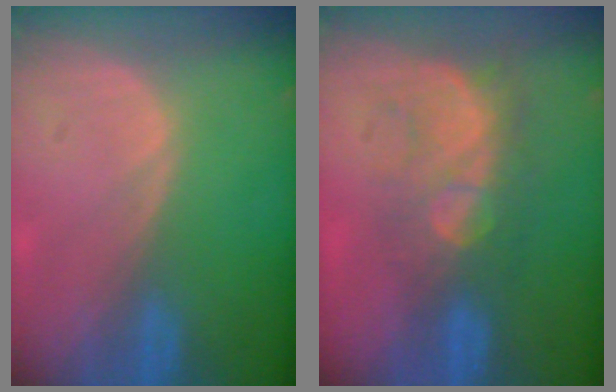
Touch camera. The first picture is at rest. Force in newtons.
{"total": 8.9, "press": 7.6, "slide": 4.6}